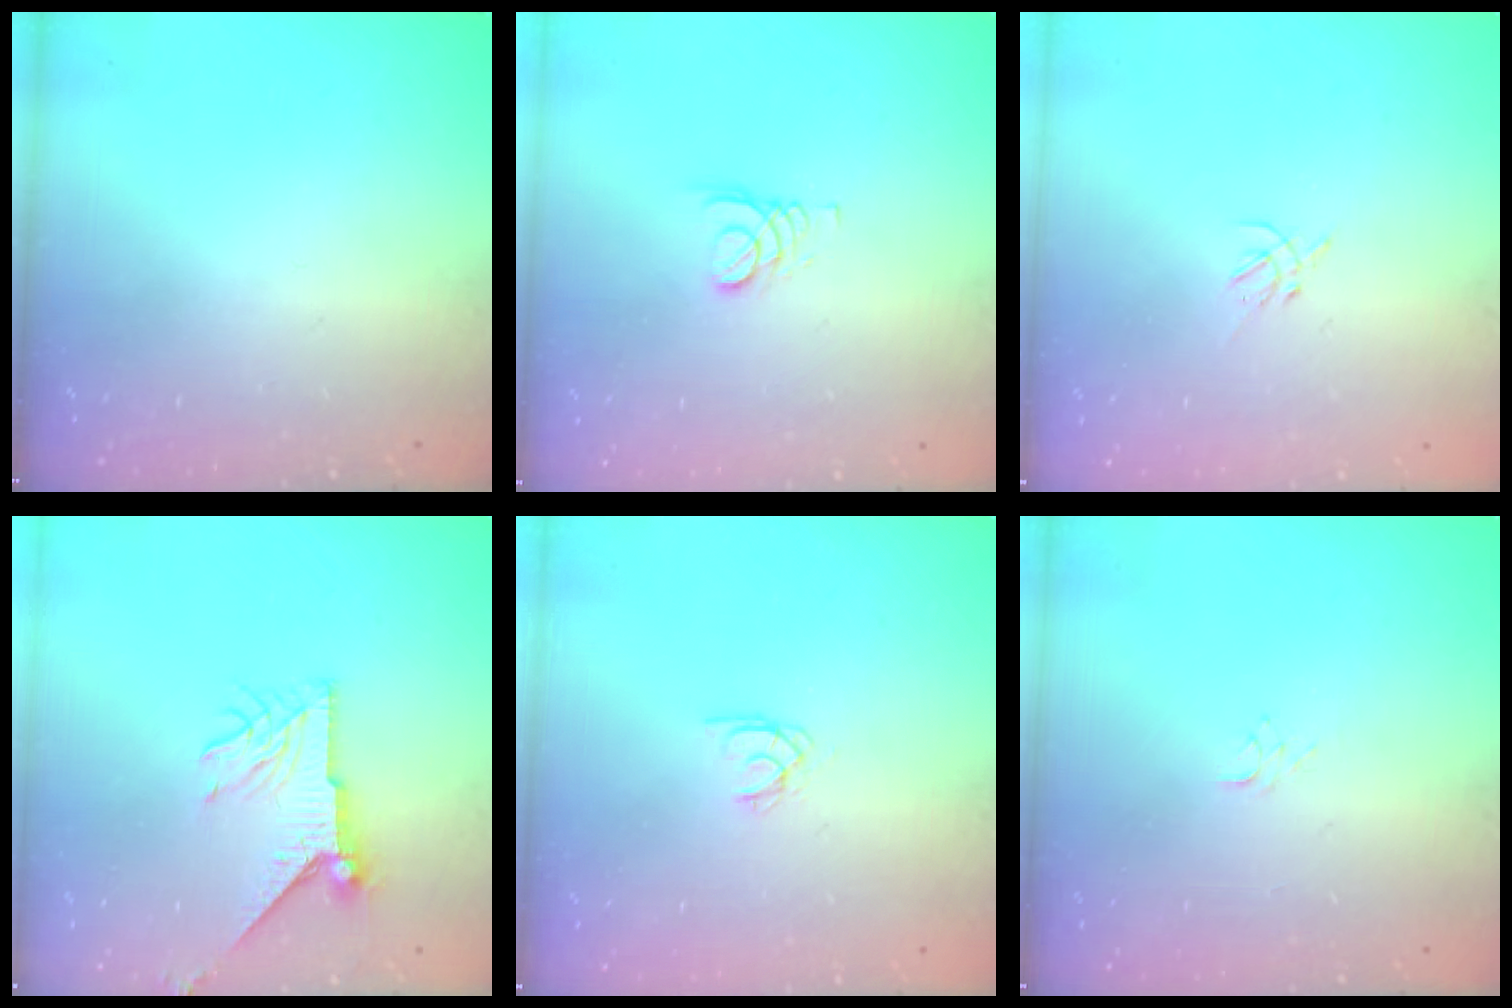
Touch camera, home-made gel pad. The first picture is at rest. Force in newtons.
{"total": 2.1, "press": 2.1, "slide": 0.1}
{"total": 1.4, "press": 1.3, "slide": 0.5}
{"total": 9.2, "press": 9.2, "slide": 0.3}
{"total": 1.7, "press": 1.7, "slide": 0.1}
{"total": 3.7, "press": 3.7, "slide": 0.1}